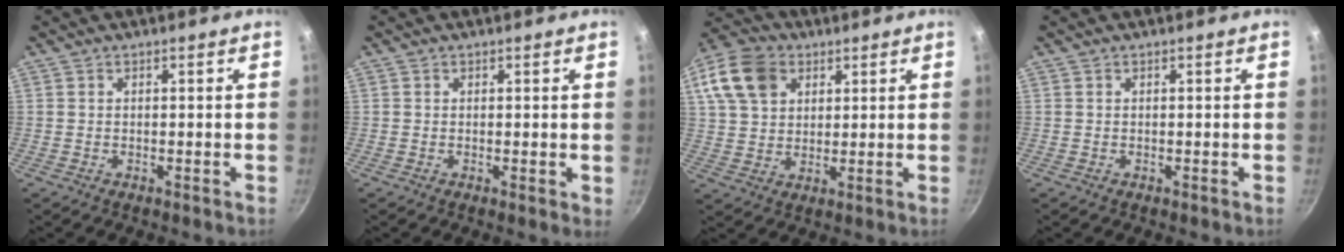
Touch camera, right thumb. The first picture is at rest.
{"total": 1.0, "force": [0.1, 0.2, 0.9], "torque": [-0.013, -0.003, 0.000]}
{"total": 14.7, "force": [6.0, 10.8, 8.0], "torque": [-0.144, 0.010, 0.104]}
{"total": 0.0}